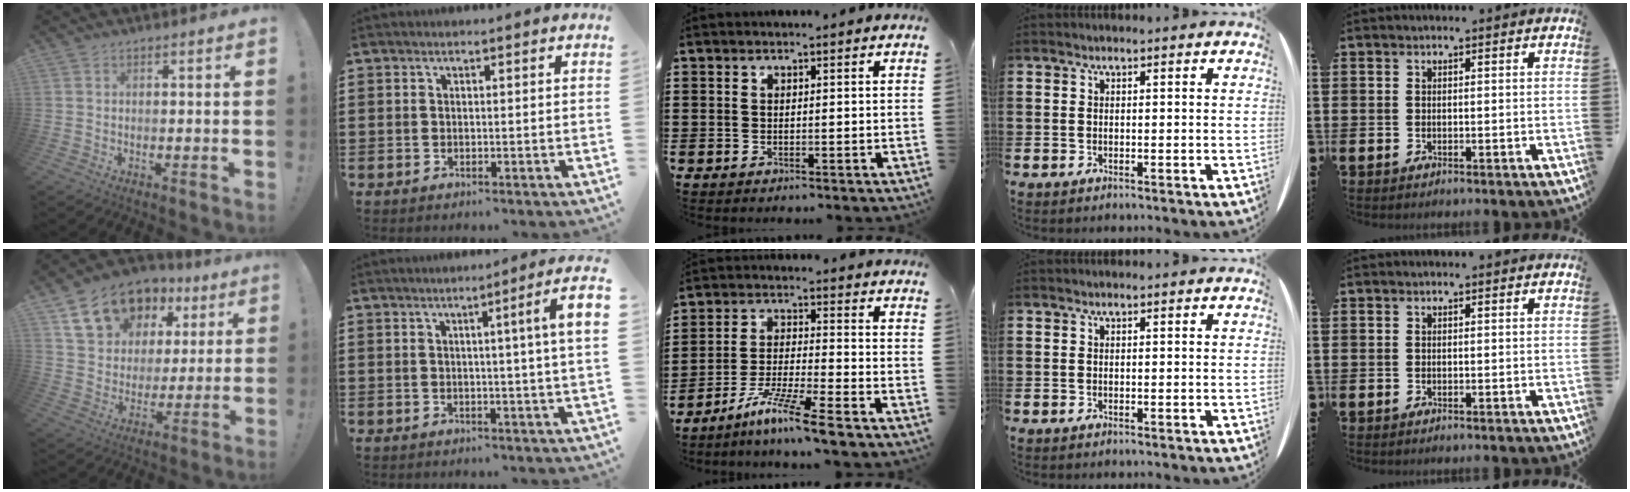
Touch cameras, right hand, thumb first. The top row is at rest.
{"thumb": {"total": 17.4, "force": [9.3, 12.5, 7.8], "torque": [-0.119, -0.040, 0.186]}, "index": {"total": 5.1, "force": [0.9, -0.9, 4.9], "torque": [-0.081, -0.012, 0.008]}, "middle": {"total": 8.0, "force": [-6.4, -0.4, 4.7], "torque": [-0.095, -0.012, -0.125]}}